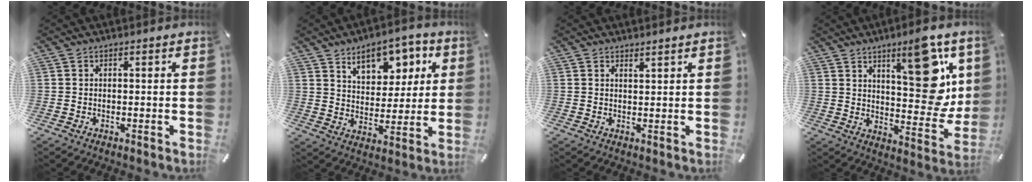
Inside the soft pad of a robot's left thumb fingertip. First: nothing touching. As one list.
[{"total": 10.3, "force": [6.3, 6.4, 5.0], "torque": [-0.069, -0.028, 0.108]}, {"total": 1.3, "force": [1.3, 0.0, 0.2], "torque": [-0.004, -0.004, 0.025]}, {"total": 18.4, "force": [8.8, 7.9, 14.2], "torque": [-0.158, -0.059, 0.135]}]